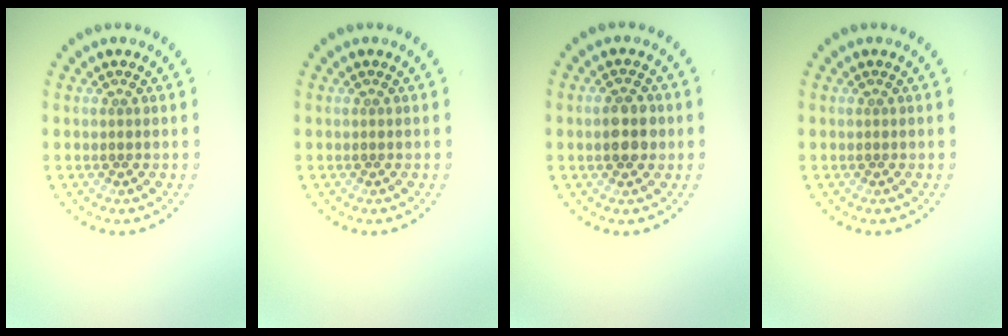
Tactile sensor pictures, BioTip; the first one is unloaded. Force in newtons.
{"total": 0.0}
{"total": 2.6, "press": 2.6, "slide": 0.0}
{"total": 0.0}